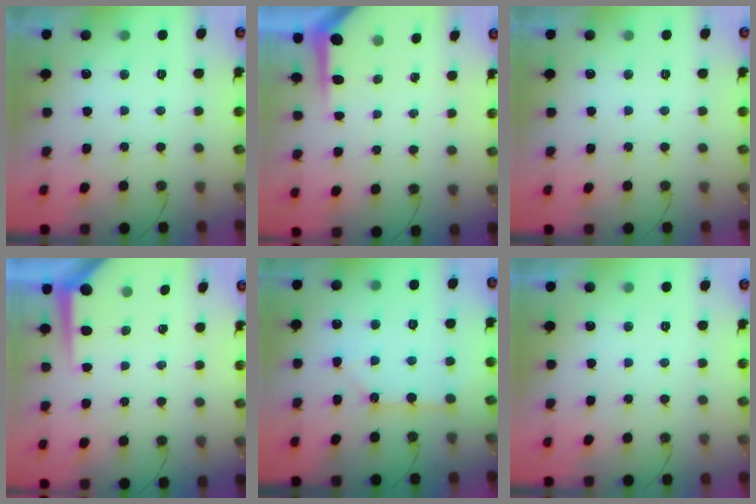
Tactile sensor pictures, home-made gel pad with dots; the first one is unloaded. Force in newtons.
{"total": 3.8, "press": 3.7, "slide": 0.4}
{"total": 0.0}
{"total": 5.4, "press": 5.4, "slide": 0.1}
{"total": 2.8, "press": 2.8, "slide": 0.1}
{"total": 0.0}